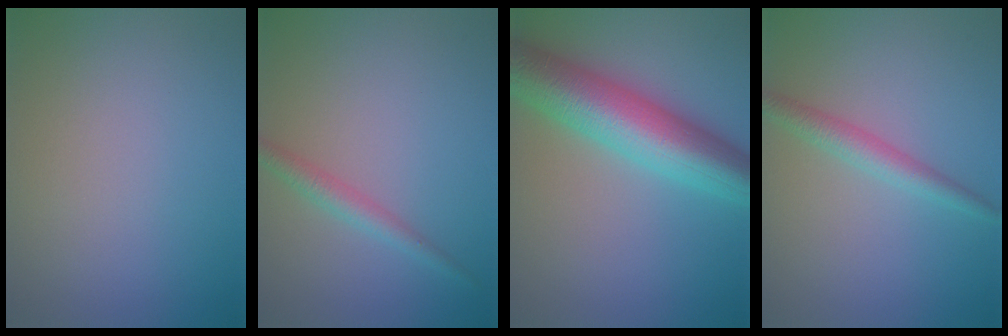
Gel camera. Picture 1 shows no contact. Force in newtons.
{"total": 1.9, "press": 1.9, "slide": 0.0}
{"total": 9.6, "press": 9.6, "slide": 0.1}
{"total": 2.3, "press": 2.3, "slide": 0.1}